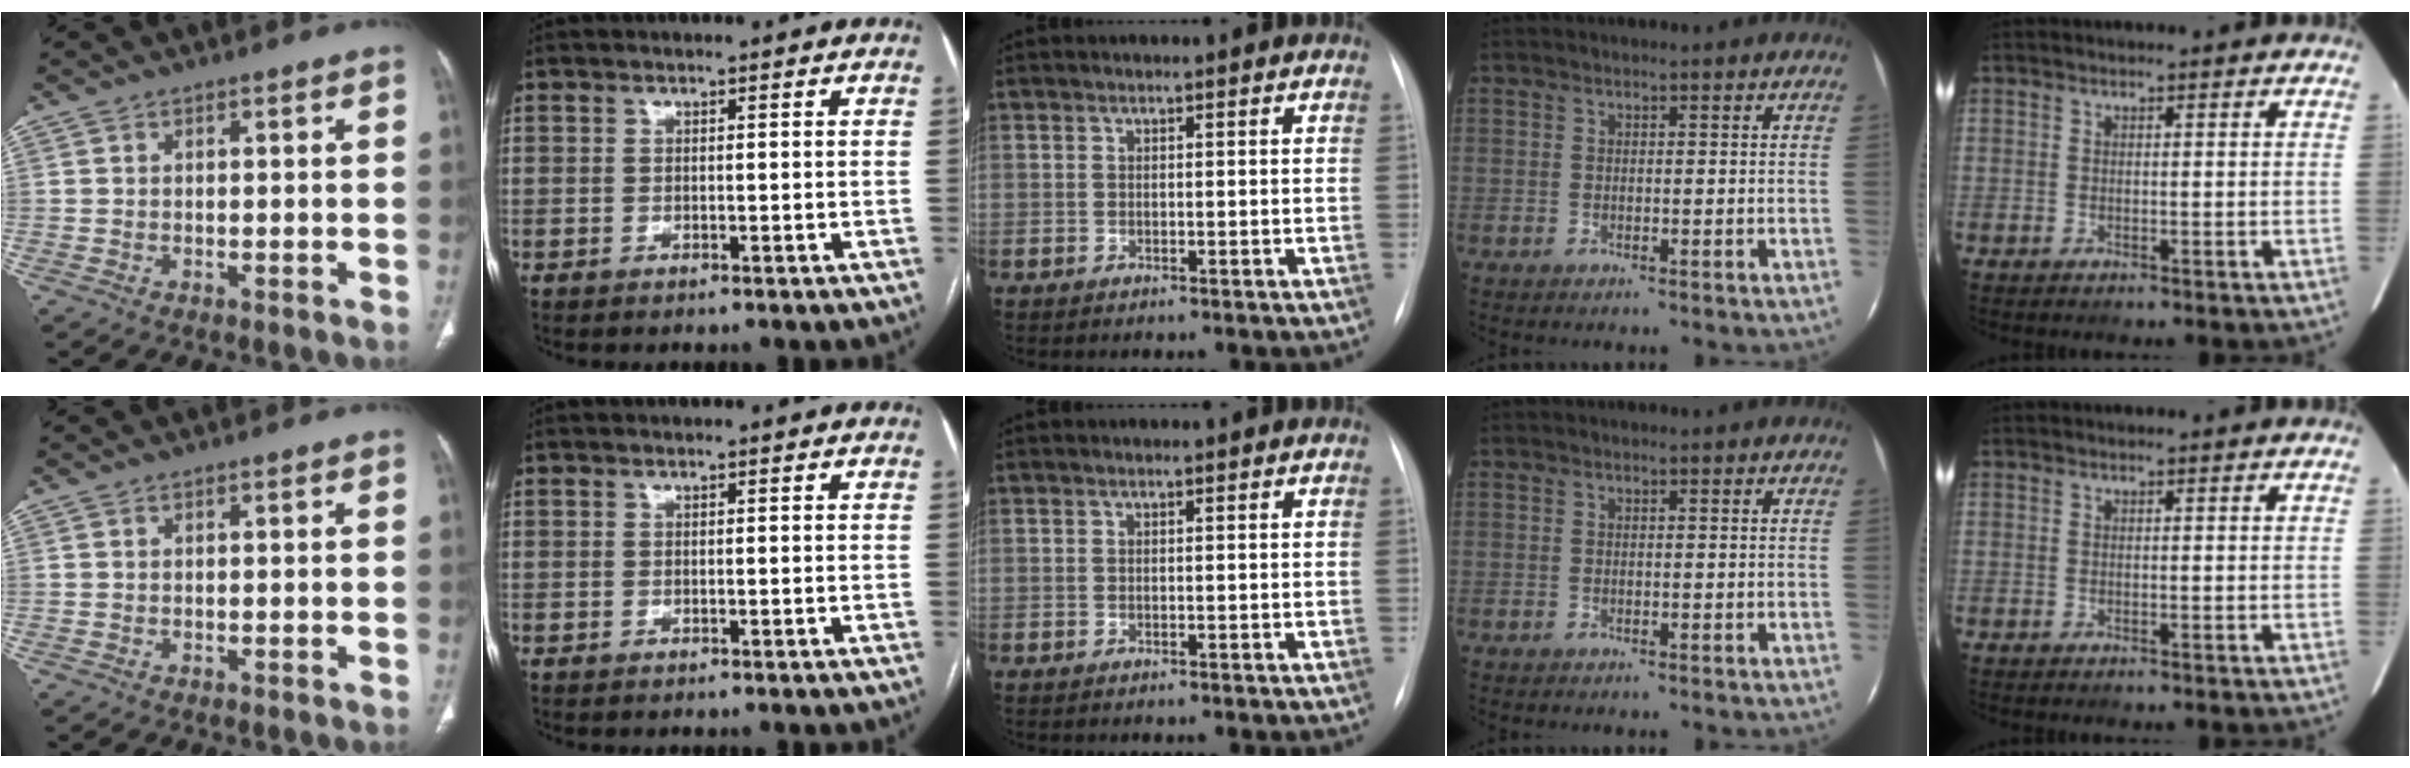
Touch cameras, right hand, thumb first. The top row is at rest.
{}